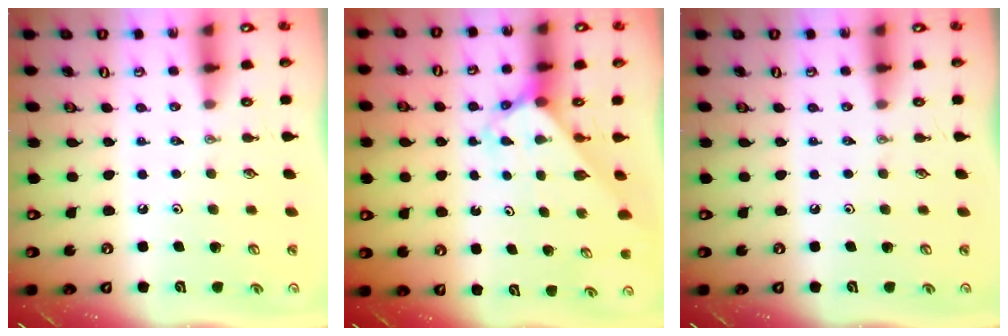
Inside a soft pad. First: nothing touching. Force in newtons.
{"total": 2.6, "press": 2.6, "slide": 0.1}
{"total": 0.0}